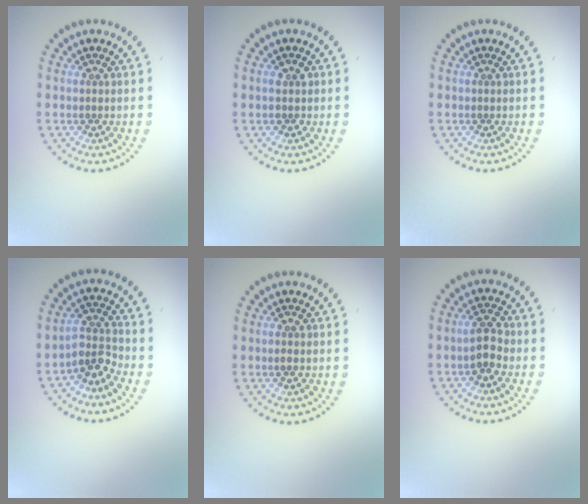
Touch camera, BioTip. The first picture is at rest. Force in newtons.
{"total": 1.4, "press": 1.4, "slide": 0.2}
{"total": 0.0}
{"total": 2.7, "press": 2.0, "slide": 1.8}
{"total": 0.8, "press": 0.8, "slide": 0.1}
{"total": 2.3, "press": 2.3, "slide": 0.5}